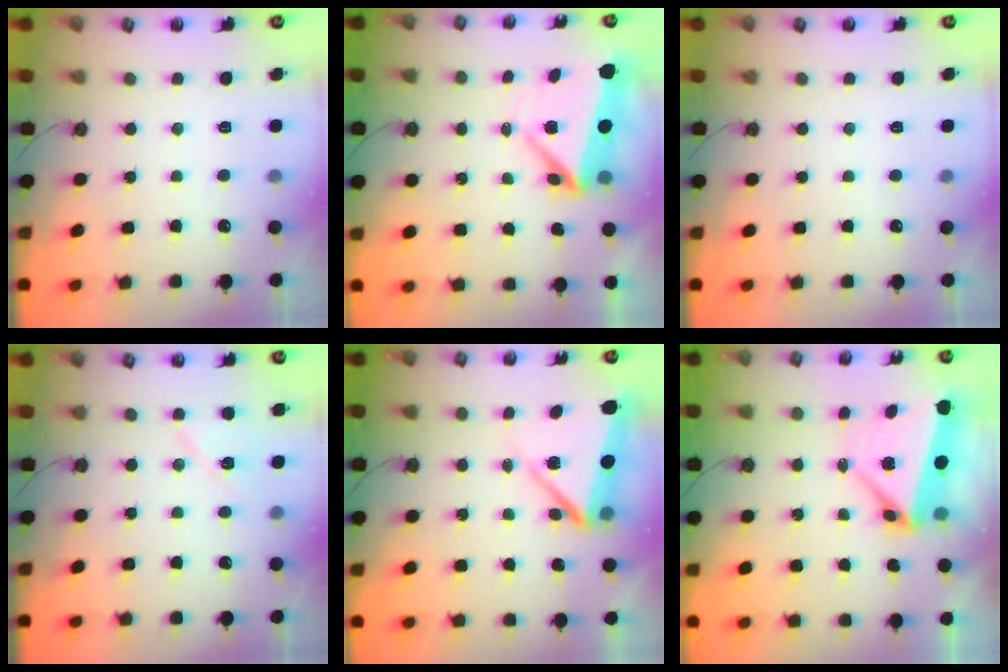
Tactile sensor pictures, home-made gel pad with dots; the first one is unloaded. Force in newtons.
{"total": 6.4, "press": 6.3, "slide": 1.2}
{"total": 1.5, "press": 0.8, "slide": 1.3}
{"total": 7.7, "press": 7.4, "slide": 1.9}
{"total": 8.1, "press": 8.1, "slide": 0.7}
{"total": 7.4, "press": 7.4, "slide": 0.9}